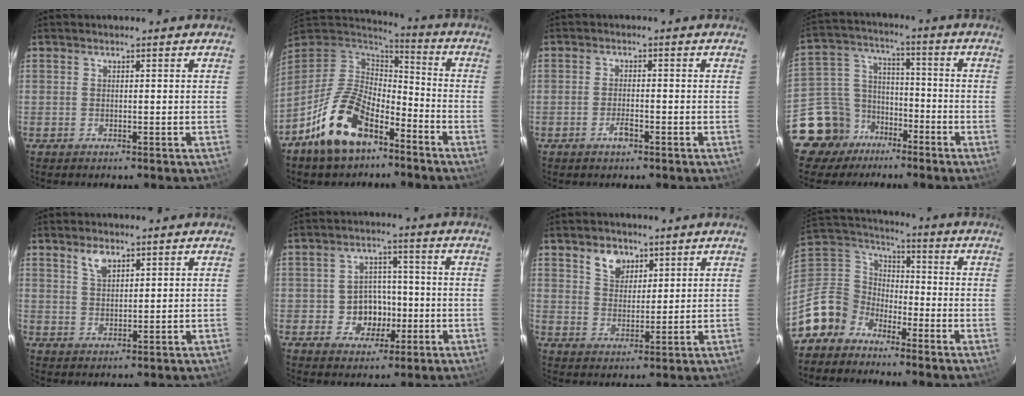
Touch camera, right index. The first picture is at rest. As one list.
[{"total": 16.6, "force": [-9.7, 8.7, 10.3], "torque": [-0.208, 0.002, -0.170]}, {"total": 2.6, "force": [-1.5, 0.9, 1.9], "torque": [-0.041, 0.001, -0.030]}, {"total": 11.8, "force": [-8.3, 8.3, 1.1], "torque": [-0.054, 0.058, -0.147]}, {"total": 3.7, "force": [2.5, 1.7, 2.1], "torque": [-0.037, 0.004, 0.048]}, {"total": 7.2, "force": [-1.8, 6.3, 3.0], "torque": [-0.068, 0.019, -0.016]}, {"total": 5.7, "force": [3.5, 3.9, 2.4], "torque": [-0.034, 0.007, 0.067]}, {"total": 11.0, "force": [-8.0, 7.4, 1.7], "torque": [-0.066, 0.038, -0.168]}]